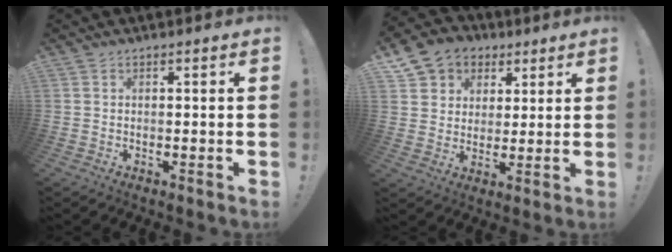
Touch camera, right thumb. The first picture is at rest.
{"total": 9.6, "force": [4.5, 8.1, 2.3], "torque": [-0.027, -0.029, 0.093]}